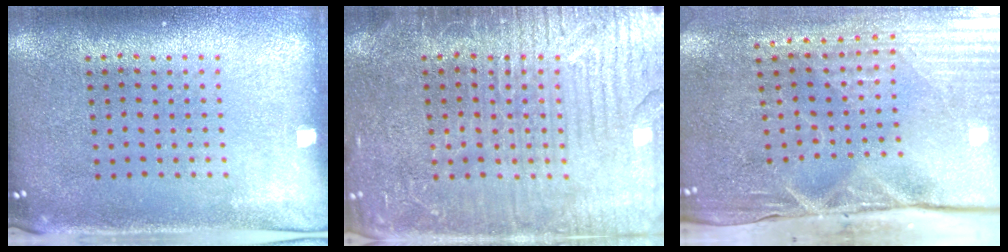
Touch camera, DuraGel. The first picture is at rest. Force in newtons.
{"total": 3.9, "press": 3.9, "slide": 0.6}
{"total": 4.8, "press": 4.0, "slide": 2.5}